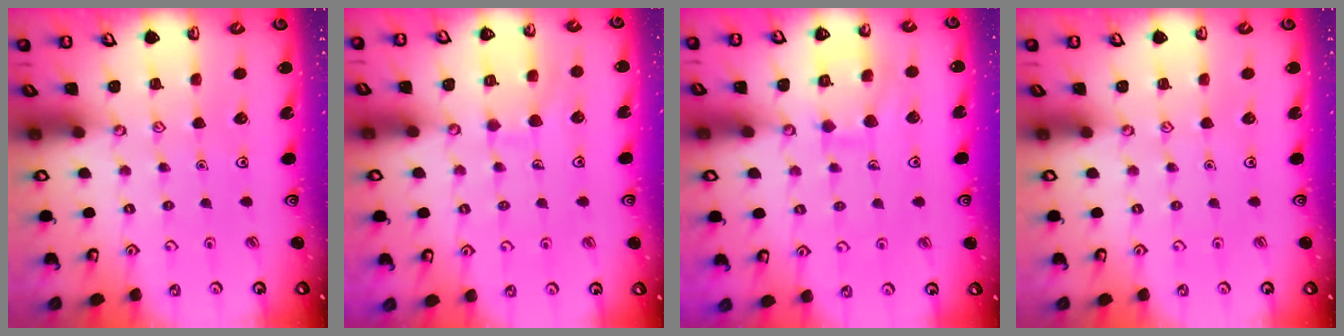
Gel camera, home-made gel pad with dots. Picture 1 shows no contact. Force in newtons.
{"total": 7.4, "press": 7.4, "slide": 0.4}
{"total": 9.8, "press": 9.8, "slide": 1.0}
{"total": 0.0}